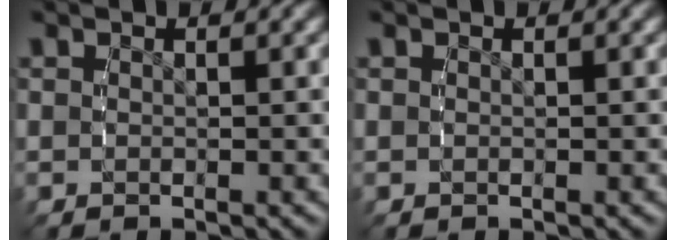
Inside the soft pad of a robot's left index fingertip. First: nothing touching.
{"total": 0.0}